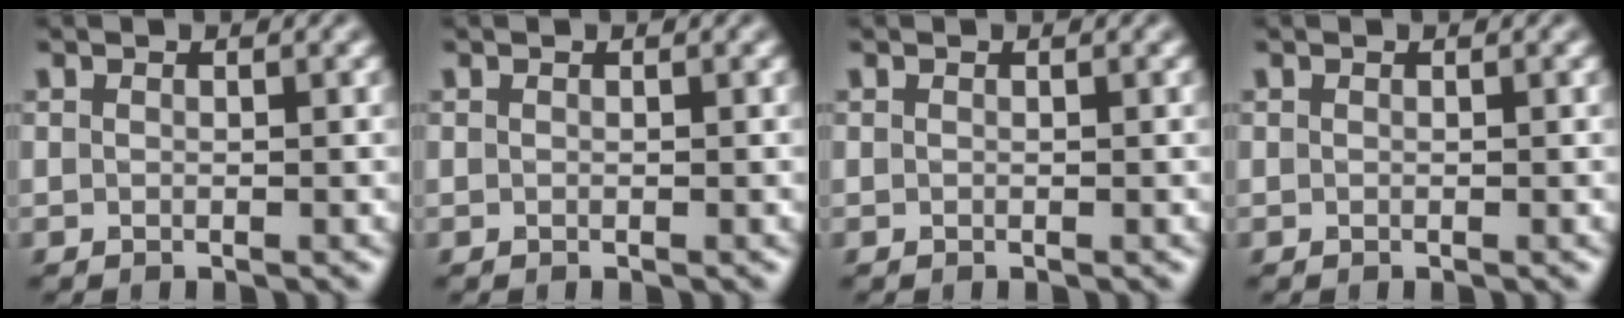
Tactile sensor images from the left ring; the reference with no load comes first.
{"total": 0.0}
{"total": 0.0}
{"total": 0.0}